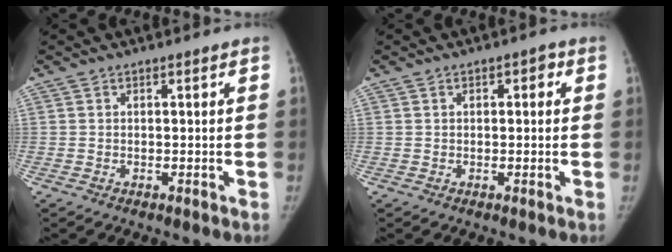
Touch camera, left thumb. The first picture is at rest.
{"total": 2.1, "force": [0.4, 1.3, 1.6], "torque": [-0.012, 0.008, 0.003]}